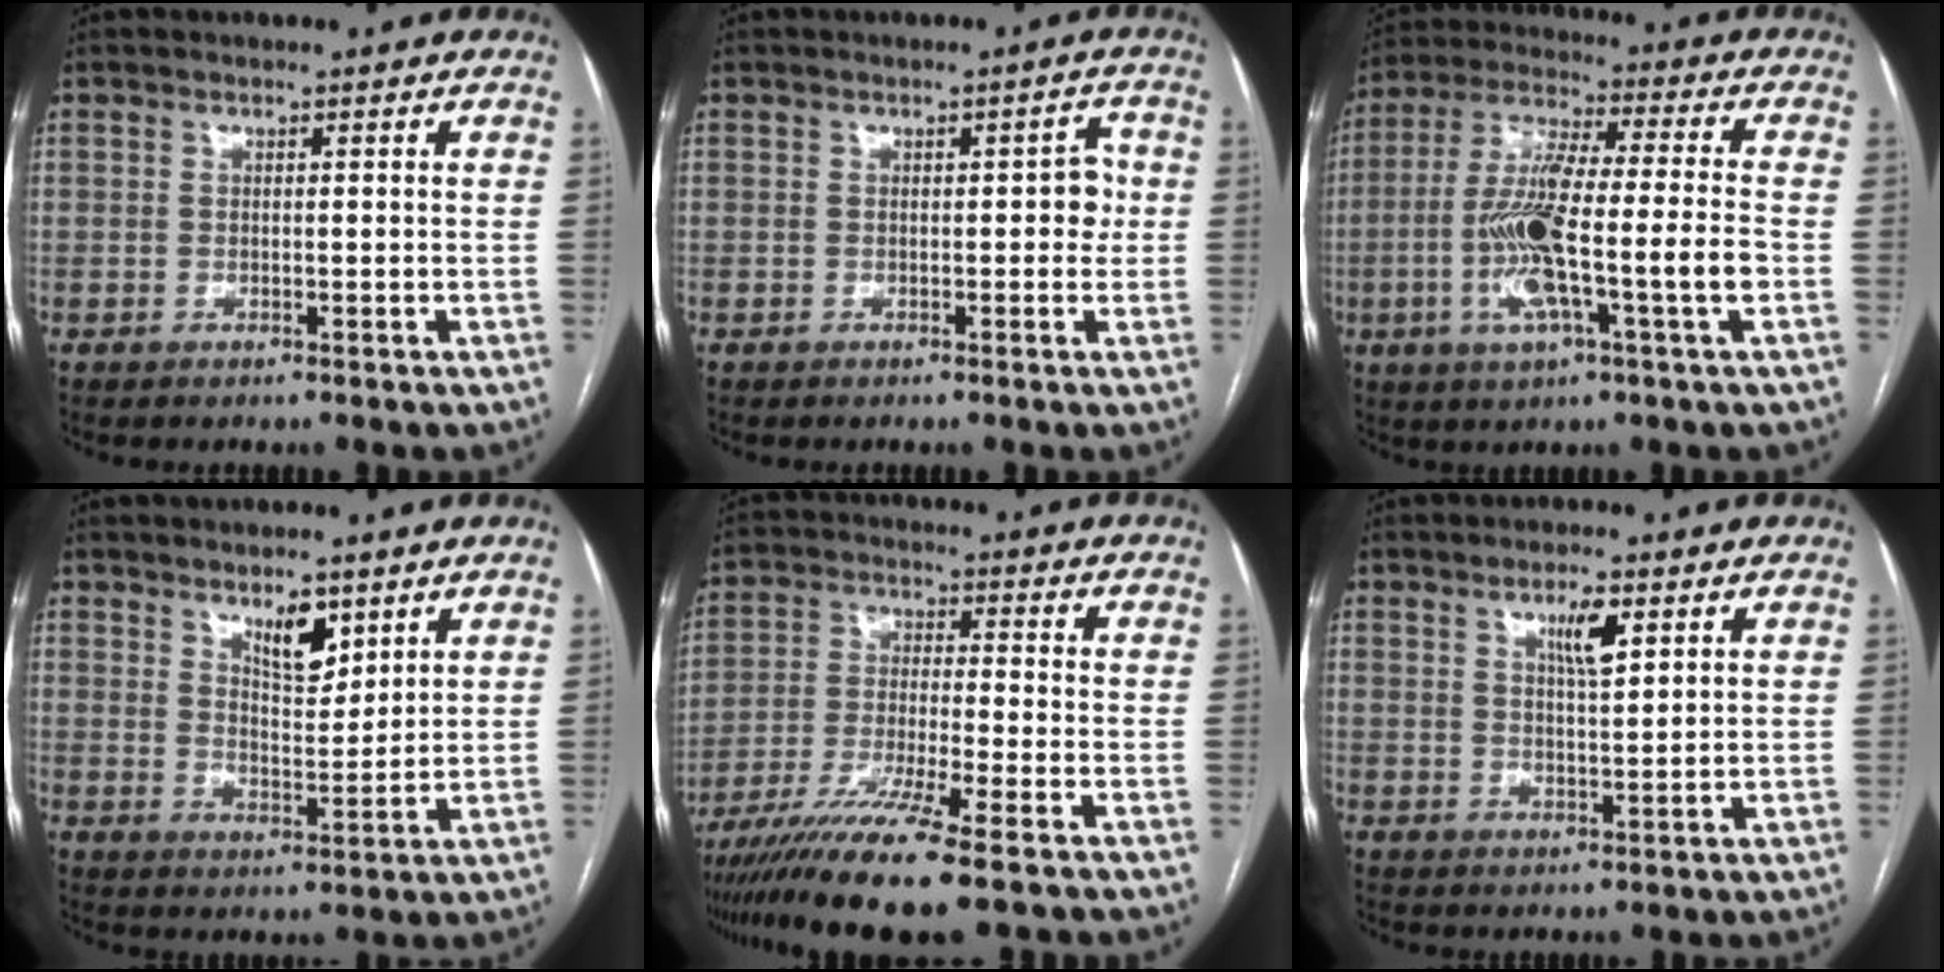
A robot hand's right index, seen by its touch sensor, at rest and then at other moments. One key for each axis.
{"total": 2.8, "fx": 0.0, "fy": 1.3, "fz": 2.4, "tx": -0.023, "ty": 0.014, "tz": -0.001}
{"total": 14.6, "fx": -3.4, "fy": 1.0, "fz": 14.2, "tx": -0.278, "ty": 0.004, "tz": -0.065}
{"total": 5.8, "fx": 3.8, "fy": 2.1, "fz": 3.9, "tx": -0.069, "ty": -0.007, "tz": 0.067}
{"total": 12.1, "fx": -9.2, "fy": -1.3, "fz": 7.8, "tx": -0.138, "ty": -0.034, "tz": -0.155}
{"total": 4.5, "fx": 2.3, "fy": 0.8, "fz": 3.9, "tx": -0.069, "ty": -0.002, "tz": 0.040}